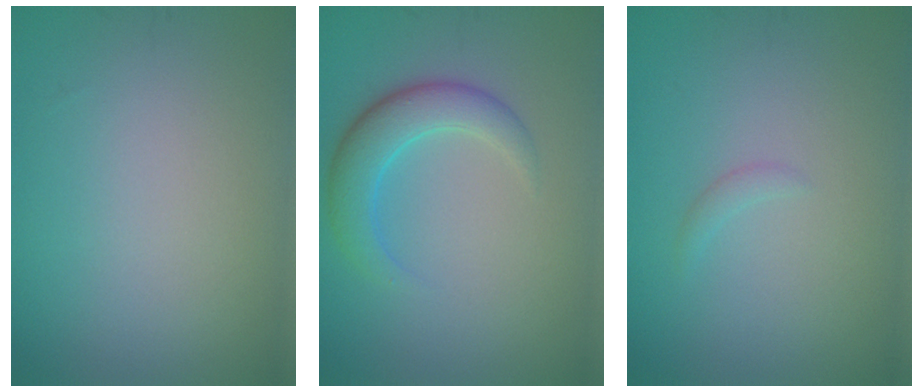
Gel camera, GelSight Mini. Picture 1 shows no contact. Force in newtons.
{"total": 4.1, "press": 4.0, "slide": 0.1}
{"total": 0.7, "press": 0.7, "slide": 0.1}